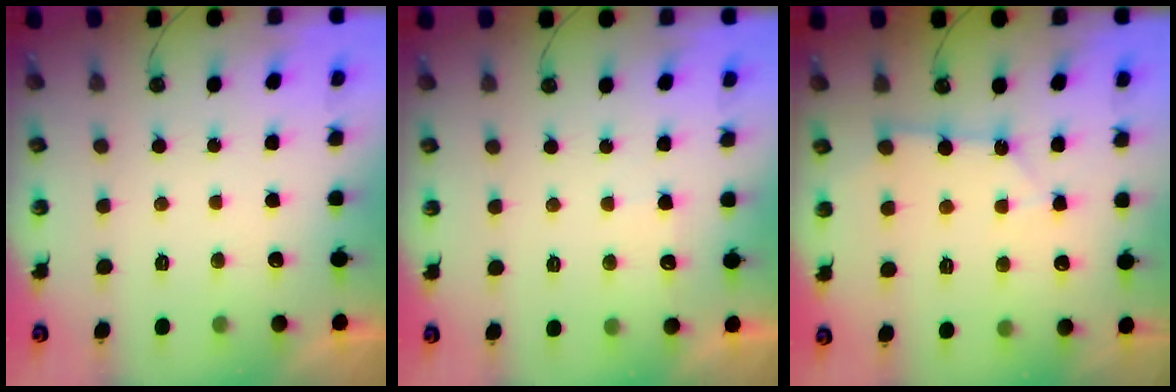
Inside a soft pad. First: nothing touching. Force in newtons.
{"total": 3.8, "press": 3.8, "slide": 0.5}
{"total": 3.2, "press": 3.2, "slide": 0.2}